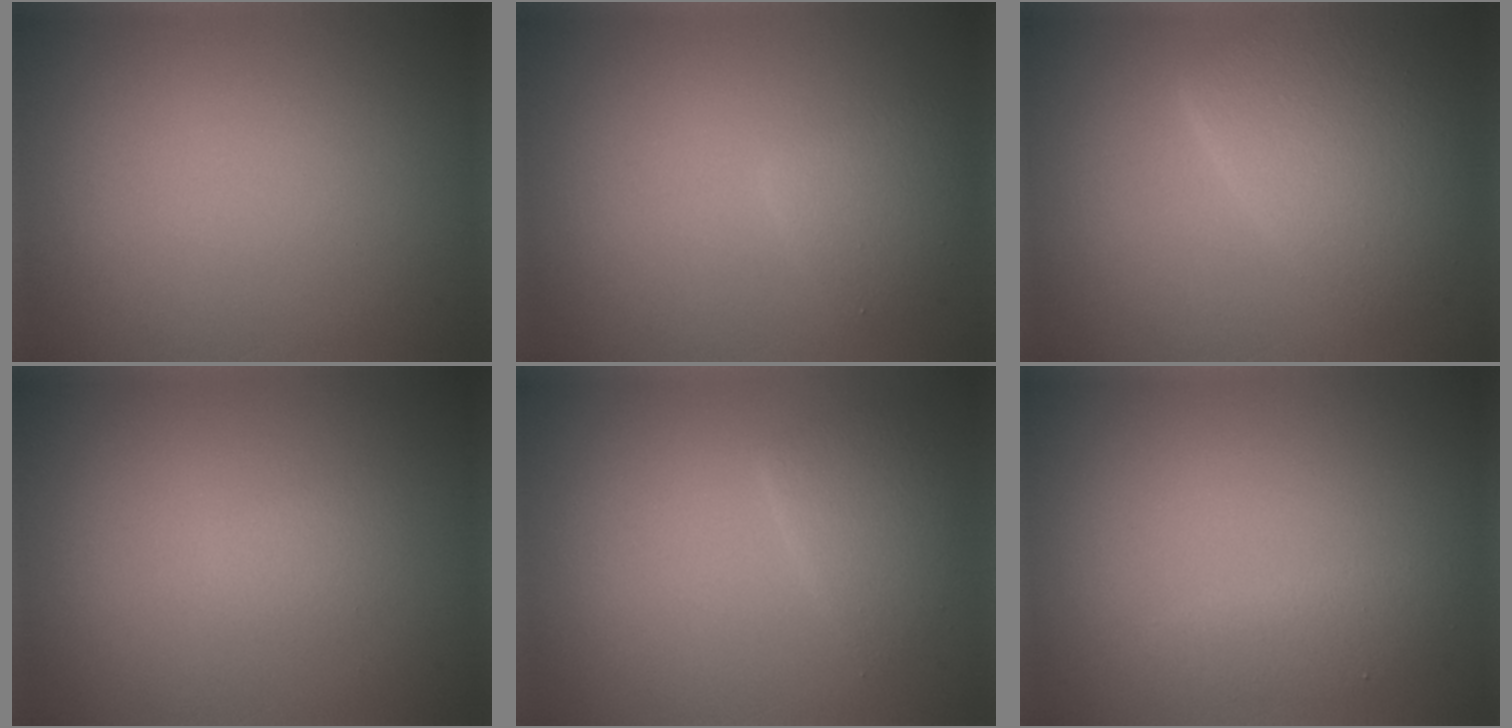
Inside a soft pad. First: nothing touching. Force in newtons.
{"total": 2.3, "press": 2.3, "slide": 0.1}
{"total": 5.3, "press": 5.3, "slide": 0.1}
{"total": 1.0, "press": 1.0, "slide": 0.1}
{"total": 2.3, "press": 2.3, "slide": 0.1}
{"total": 1.6, "press": 1.6, "slide": 0.1}